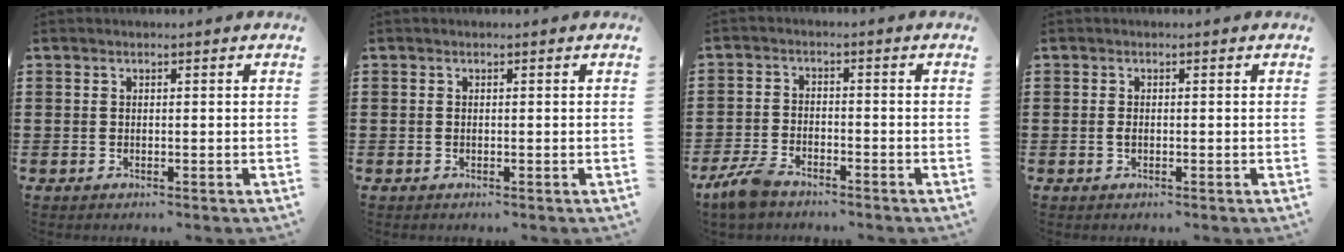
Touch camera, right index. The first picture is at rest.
{"total": 0.0}
{"total": 3.9, "force": [-3.2, 1.2, 1.9], "torque": [-0.053, 0.000, -0.065]}
{"total": 0.7, "force": [-0.1, 0.3, 0.6], "torque": [-0.015, -0.003, -0.001]}